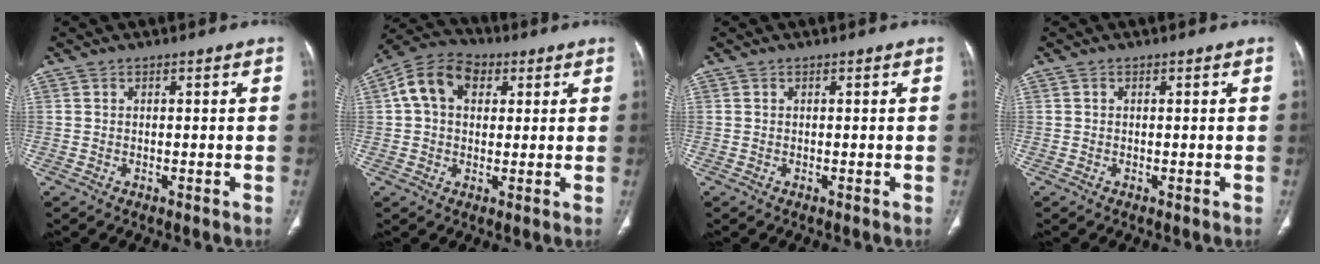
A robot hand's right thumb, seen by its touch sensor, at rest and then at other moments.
{"total": 10.5, "force": [2.9, 7.7, 6.6], "torque": [-0.107, 0.020, 0.042]}
{"total": 0.0}
{"total": 0.0}